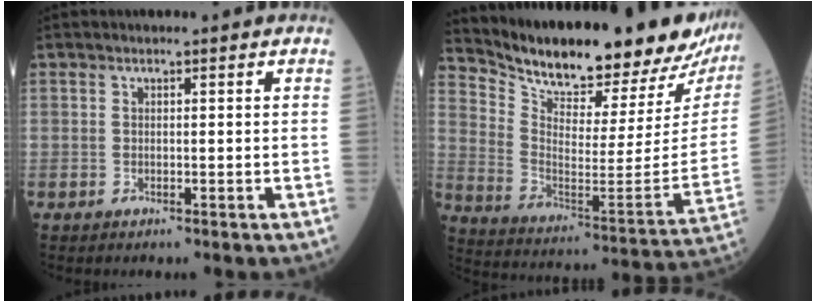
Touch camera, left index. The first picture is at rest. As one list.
[{"total": 28.0, "force": [24.9, 5.8, 11.5], "torque": [-0.202, -0.074, 0.344]}]